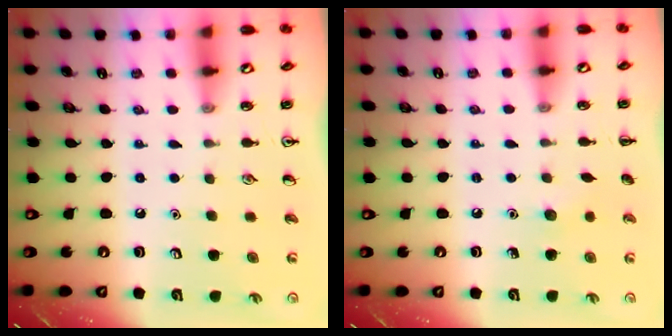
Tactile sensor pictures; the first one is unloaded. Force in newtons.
{"total": 4.6, "press": 4.5, "slide": 1.2}